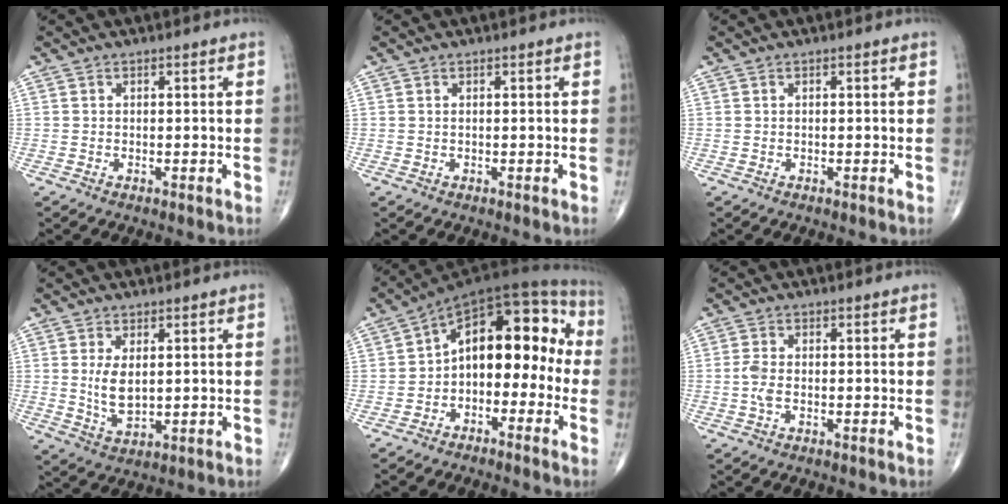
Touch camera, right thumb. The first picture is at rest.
{"total": 0.0}
{"total": 0.0}
{"total": 5.8, "force": [1.0, 3.0, 4.9], "torque": [-0.085, -0.015, 0.028]}
{"total": 14.8, "force": [-1.6, 9.1, 11.6], "torque": [-0.121, 0.065, -0.038]}
{"total": 2.6, "force": [-0.5, 1.3, 2.2], "torque": [-0.054, 0.002, -0.015]}